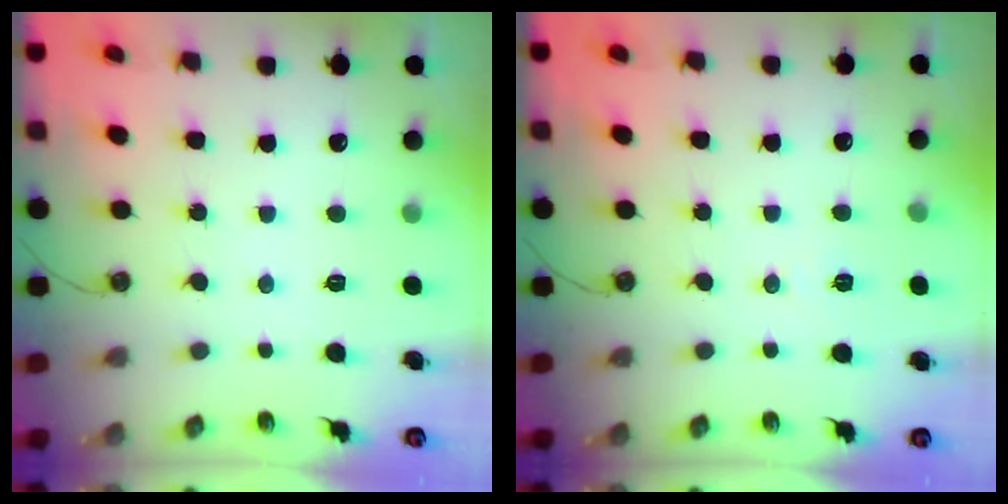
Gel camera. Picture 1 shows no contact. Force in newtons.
{"total": 6.0, "press": 4.0, "slide": 4.5}